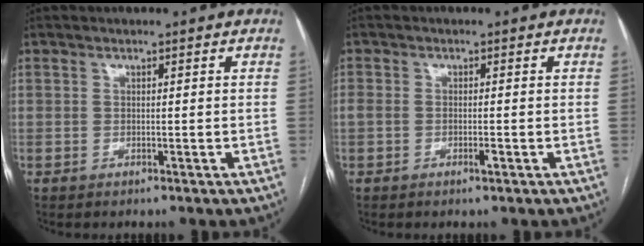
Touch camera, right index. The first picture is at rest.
{"total": 2.2, "force": [-0.8, 0.9, 1.8], "torque": [-0.046, 0.007, -0.009]}